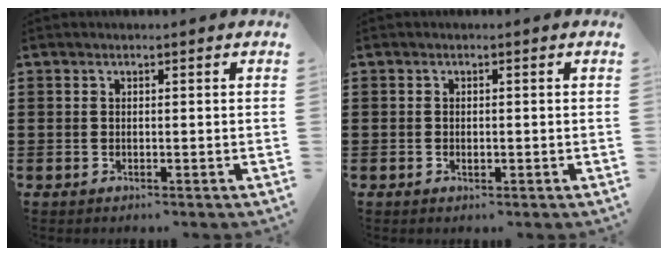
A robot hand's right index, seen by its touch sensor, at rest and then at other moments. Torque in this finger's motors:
{"motor_torque": [2.14, 0.00, 0.09, 0.00]}